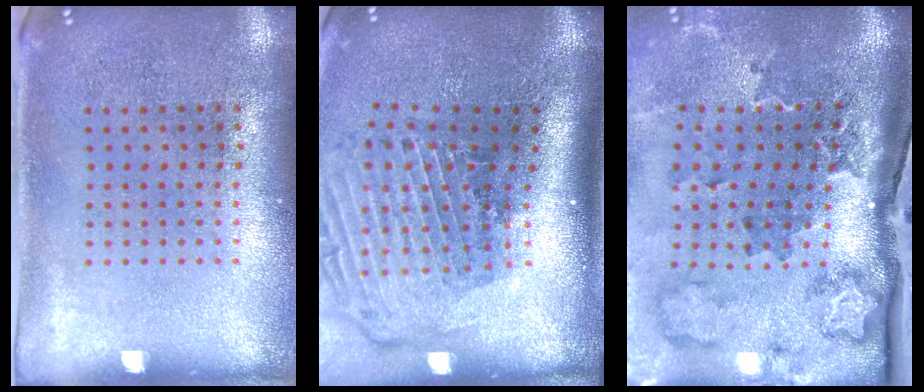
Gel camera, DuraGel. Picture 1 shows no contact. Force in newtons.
{"total": 3.0, "press": 2.1, "slide": 2.1}
{"total": 3.4, "press": 2.3, "slide": 2.5}